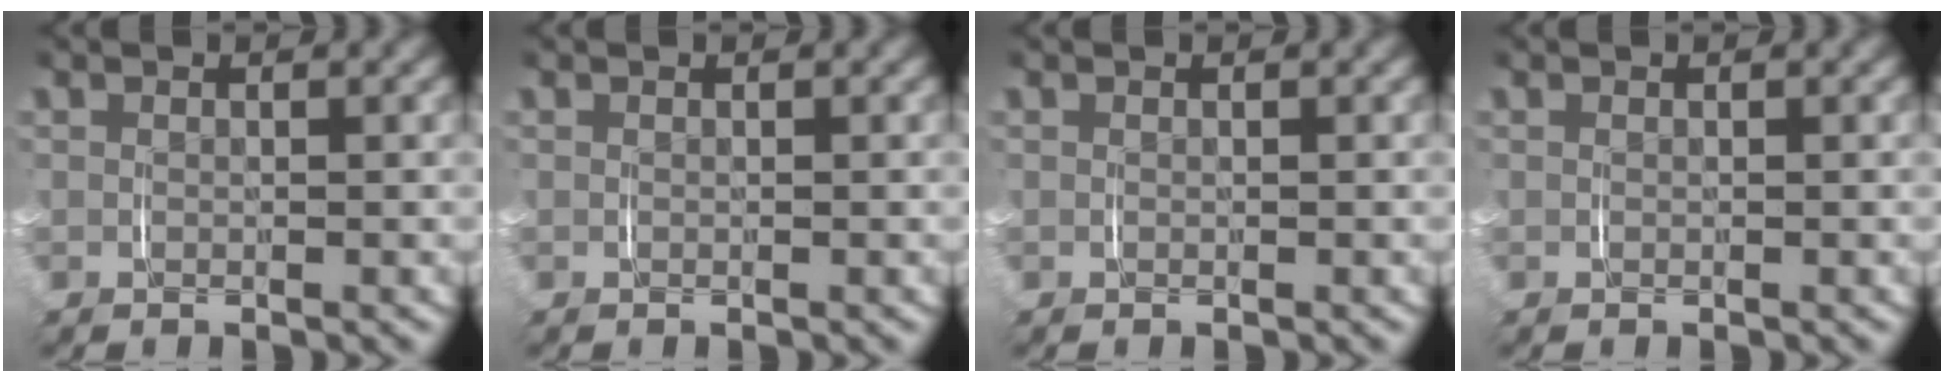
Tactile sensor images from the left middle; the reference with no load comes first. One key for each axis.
{"total": 0.0}
{"total": 0.0}
{"total": 0.0}